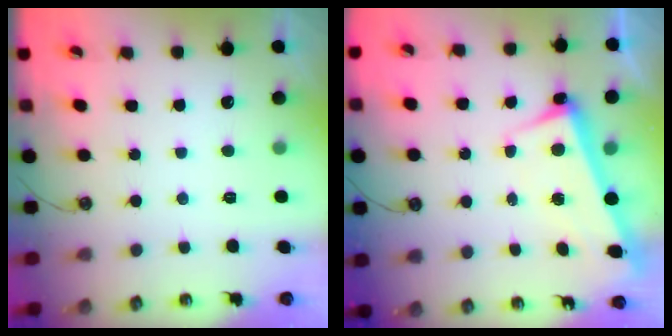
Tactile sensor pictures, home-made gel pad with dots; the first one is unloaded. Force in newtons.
{"total": 2.2, "press": 2.0, "slide": 1.0}